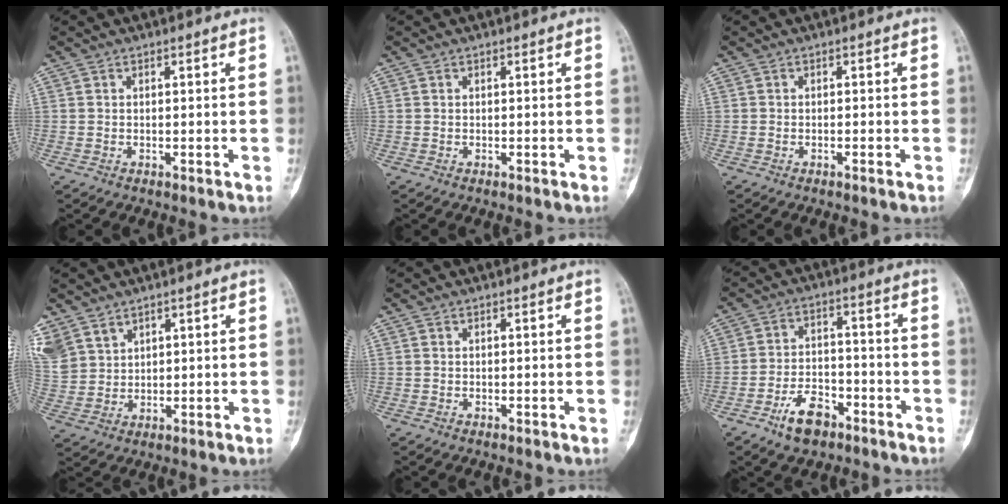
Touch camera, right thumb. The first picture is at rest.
{"total": 0.0}
{"total": 0.5, "force": [-0.4, 0.0, 0.4], "torque": [-0.010, 0.003, -0.006]}
{"total": 9.4, "force": [6.1, 6.5, 3.1], "torque": [-0.069, -0.008, 0.145]}
{"total": 0.0}
{"total": 8.3, "force": [-5.2, 4.5, 4.8], "torque": [-0.070, 0.035, -0.091]}